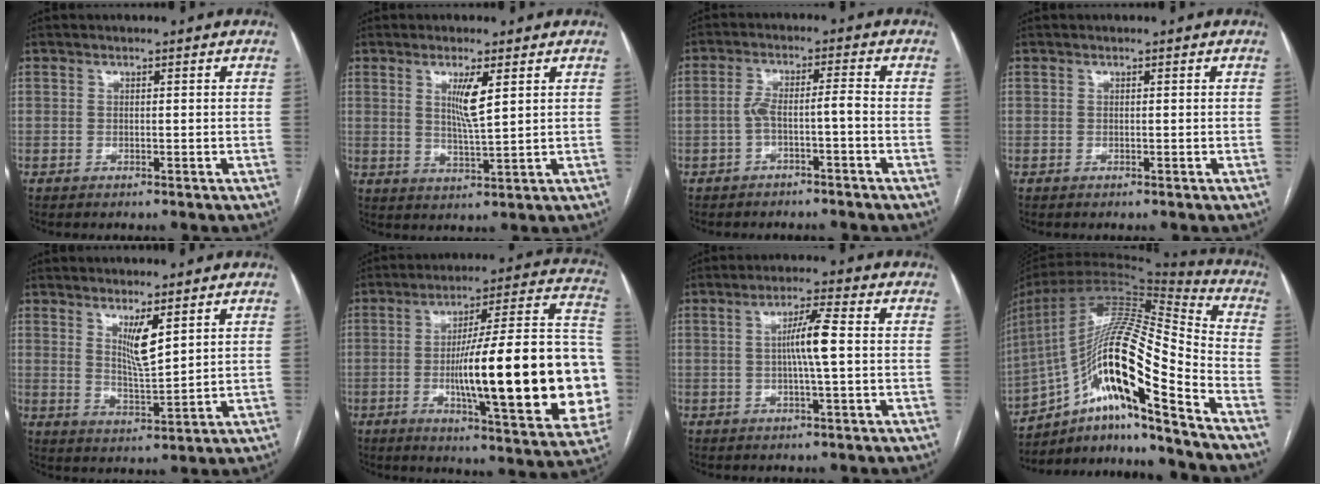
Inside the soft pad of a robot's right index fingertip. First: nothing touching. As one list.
[{"total": 5.0, "force": [1.9, 0.1, 4.6], "torque": [-0.087, -0.012, 0.036]}, {"total": 4.0, "force": [-1.9, -0.1, 3.6], "torque": [-0.072, 0.024, -0.030]}, {"total": 0.0}, {"total": 5.3, "force": [2.7, 0.5, 4.5], "torque": [-0.083, -0.016, 0.054]}, {"total": 28.3, "force": [-4.2, 3.8, 27.8], "torque": [-0.323, 0.018, -0.060]}, {"total": 5.5, "force": [0.1, -0.3, 5.5], "torque": [-0.100, 0.005, 0.001]}, {"total": 22.7, "force": [-11.8, 2.1, 19.3], "torque": [-0.355, 0.010, -0.205]}]